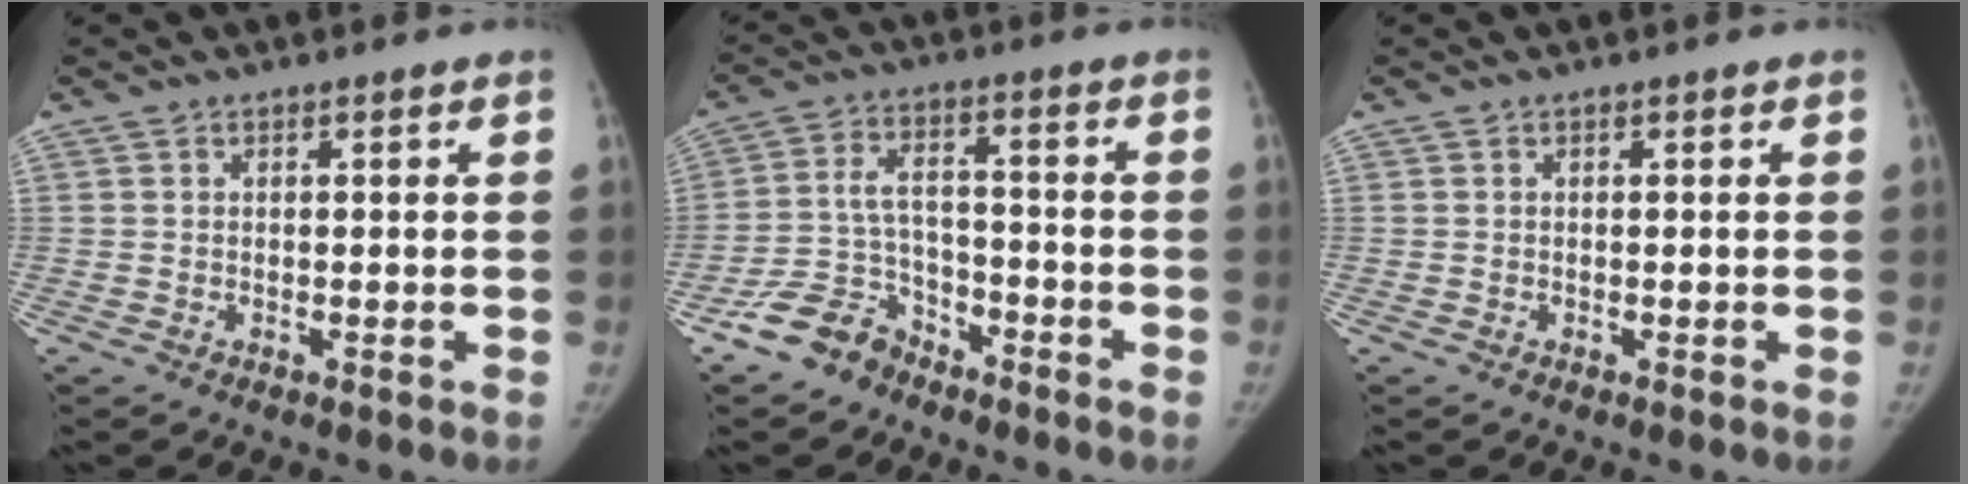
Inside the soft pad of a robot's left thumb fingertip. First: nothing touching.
{"total": 8.5, "force": [-6.4, 4.7, 2.9], "torque": [-0.051, 0.042, -0.126]}
{"total": 0.0}